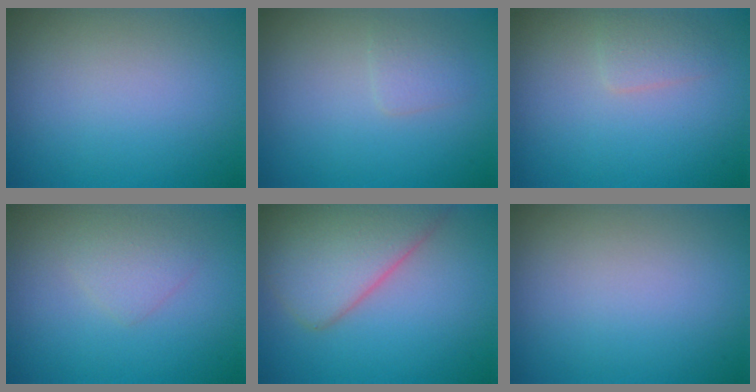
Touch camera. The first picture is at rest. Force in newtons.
{"total": 1.3, "press": 1.3, "slide": 0.0}
{"total": 1.4, "press": 1.4, "slide": 0.1}
{"total": 1.6, "press": 1.6, "slide": 0.1}
{"total": 6.1, "press": 6.1, "slide": 0.1}
{"total": 0.0}